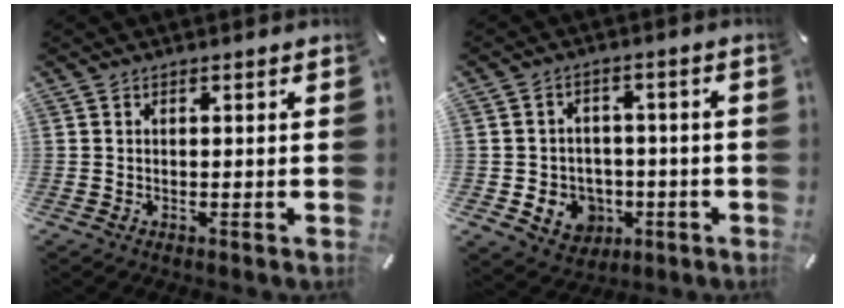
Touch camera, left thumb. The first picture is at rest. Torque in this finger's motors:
{"motor_torque": [0.50, 0.51, 0.09, 0.08, 0.04]}